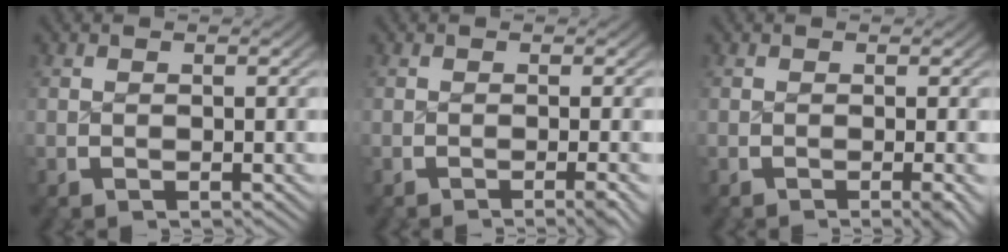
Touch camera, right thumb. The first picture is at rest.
{"total": 1.5, "force": [-0.9, -0.3, 1.2], "torque": [-0.015, 0.005, -0.015]}
{"total": 1.1, "force": [-0.5, -0.3, 1.0], "torque": [-0.012, 0.004, -0.008]}